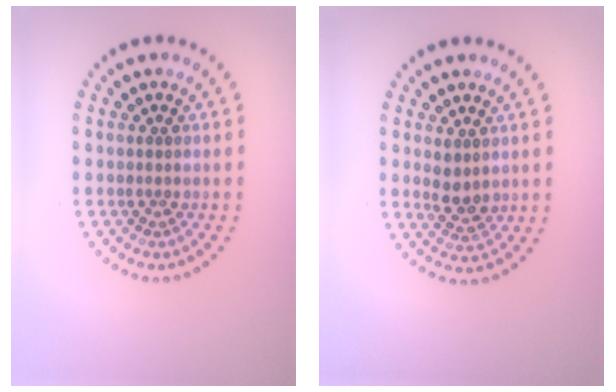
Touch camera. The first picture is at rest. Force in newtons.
{"total": 2.3, "press": 2.1, "slide": 0.9}